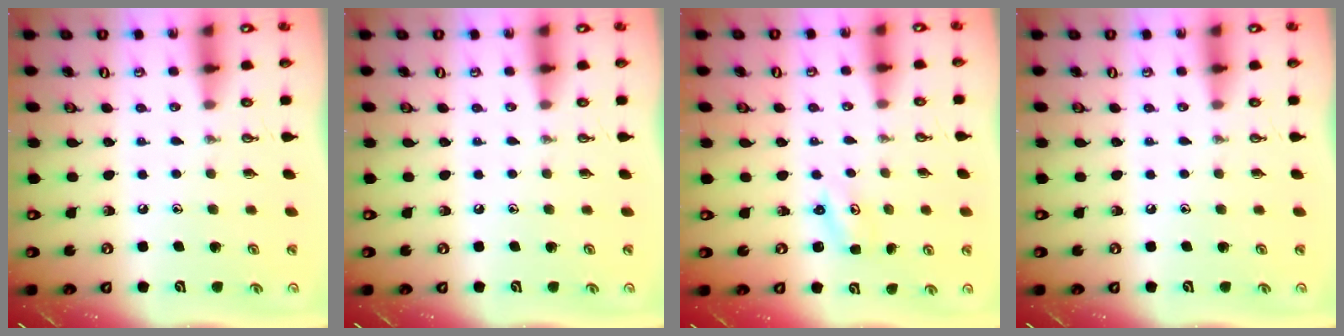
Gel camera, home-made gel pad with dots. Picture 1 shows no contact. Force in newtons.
{"total": 0.0}
{"total": 1.7, "press": 1.7, "slide": 0.3}
{"total": 0.0}